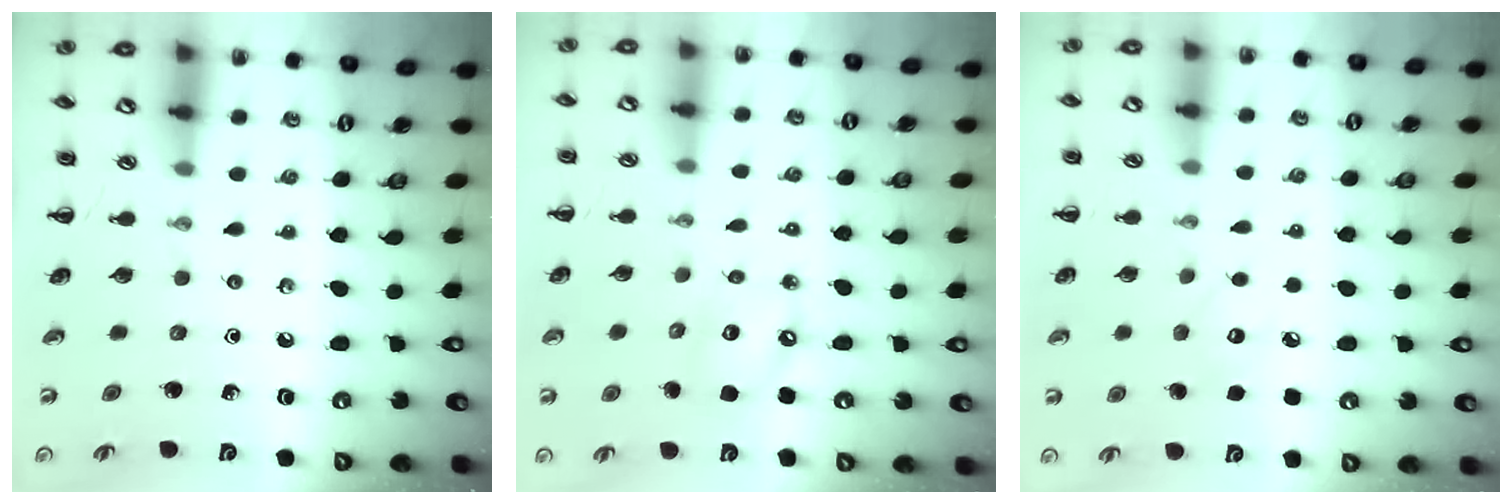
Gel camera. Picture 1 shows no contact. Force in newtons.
{"total": 8.2, "press": 8.1, "slide": 1.7}
{"total": 7.5, "press": 7.2, "slide": 1.8}